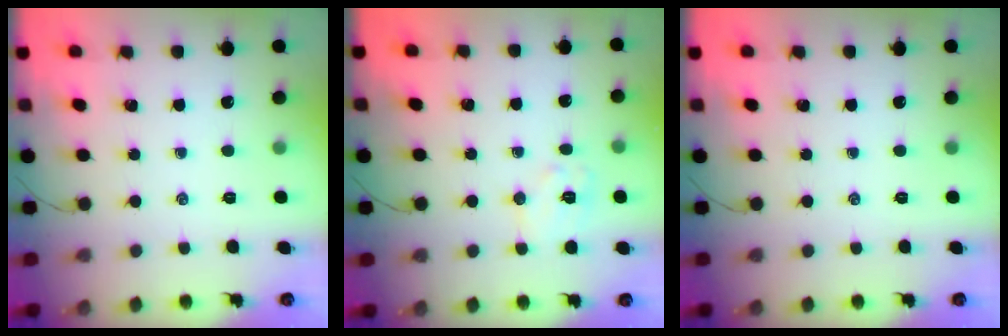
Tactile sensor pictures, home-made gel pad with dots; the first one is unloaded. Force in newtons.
{"total": 7.8, "press": 7.8, "slide": 0.6}
{"total": 0.0}